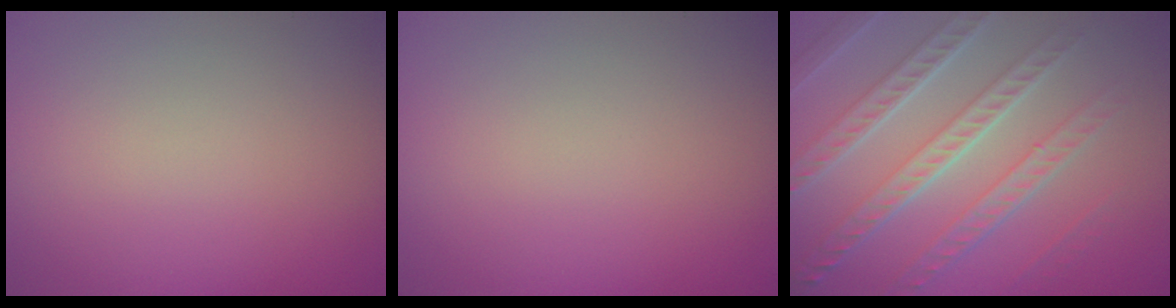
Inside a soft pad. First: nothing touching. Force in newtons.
{"total": 0.0}
{"total": 7.9, "press": 5.5, "slide": 5.6}